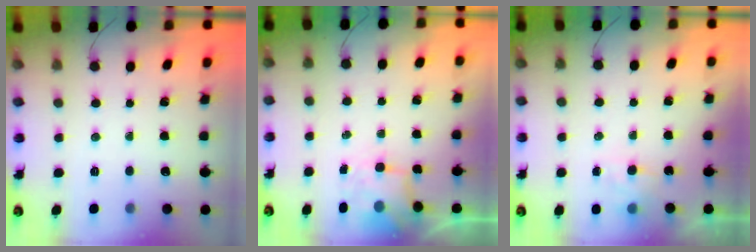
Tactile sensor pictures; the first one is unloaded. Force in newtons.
{"total": 4.4, "press": 4.4, "slide": 0.7}
{"total": 5.0, "press": 4.7, "slide": 1.5}